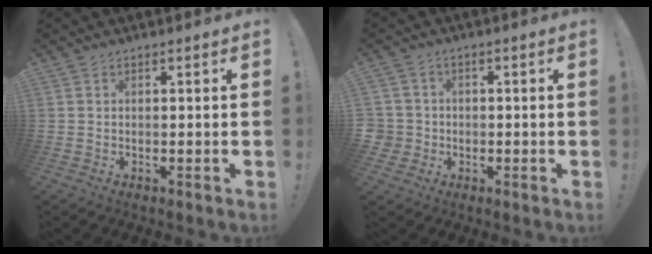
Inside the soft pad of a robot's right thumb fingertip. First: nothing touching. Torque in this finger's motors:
{"motor_torque": [-0.17, 0.04, 0.14, -0.08, 0.01]}